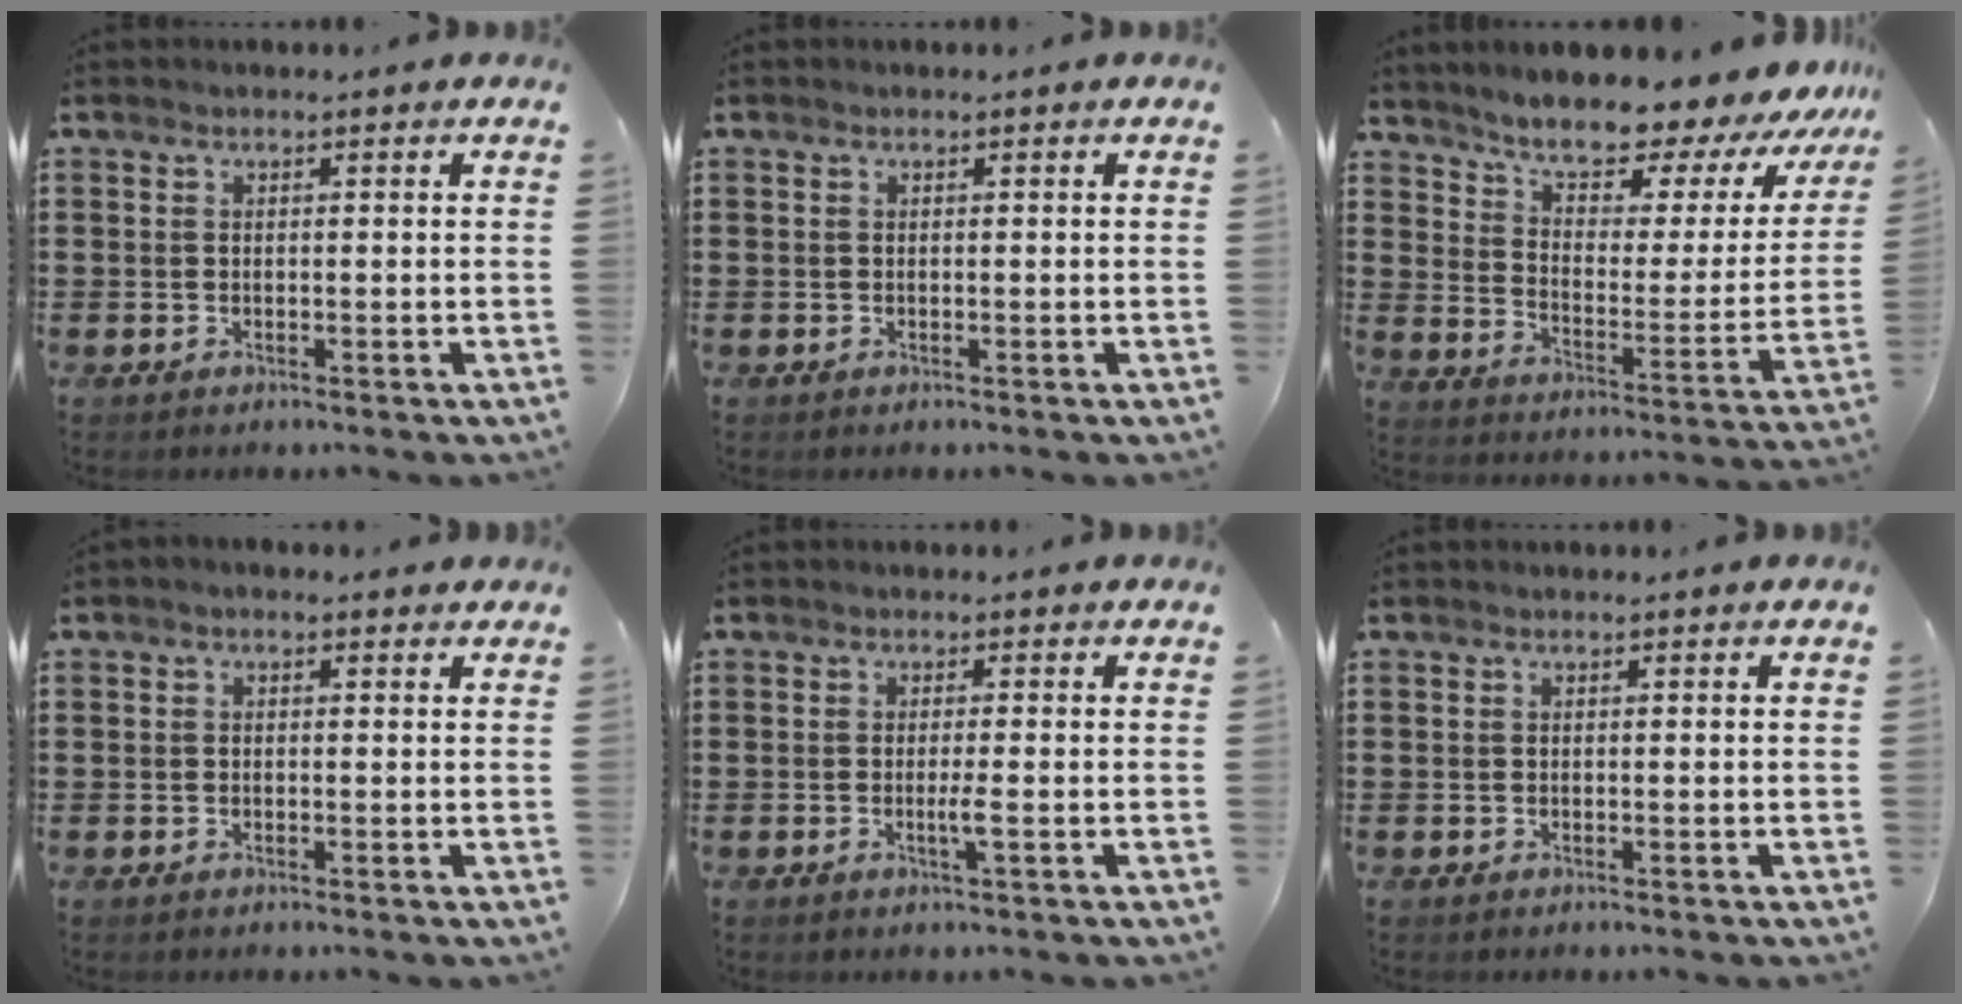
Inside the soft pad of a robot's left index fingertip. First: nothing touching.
{"total": 0.0}
{"total": 8.5, "force": [7.6, 2.1, 3.2], "torque": [-0.085, -0.063, 0.125]}
{"total": 0.8, "force": [0.0, 0.5, 0.6], "torque": [-0.011, 0.004, -0.001]}
{"total": 2.1, "force": [-0.4, -0.2, 2.0], "torque": [-0.035, -0.006, -0.009]}
{"total": 0.0}